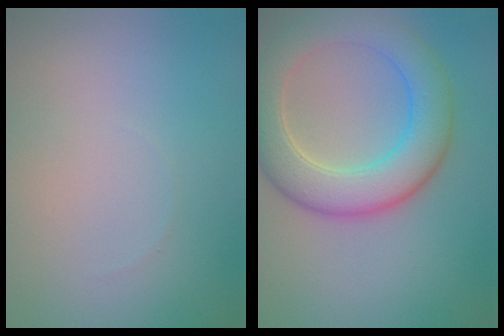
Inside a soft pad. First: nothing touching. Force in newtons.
{"total": 6.8, "press": 6.8, "slide": 0.4}